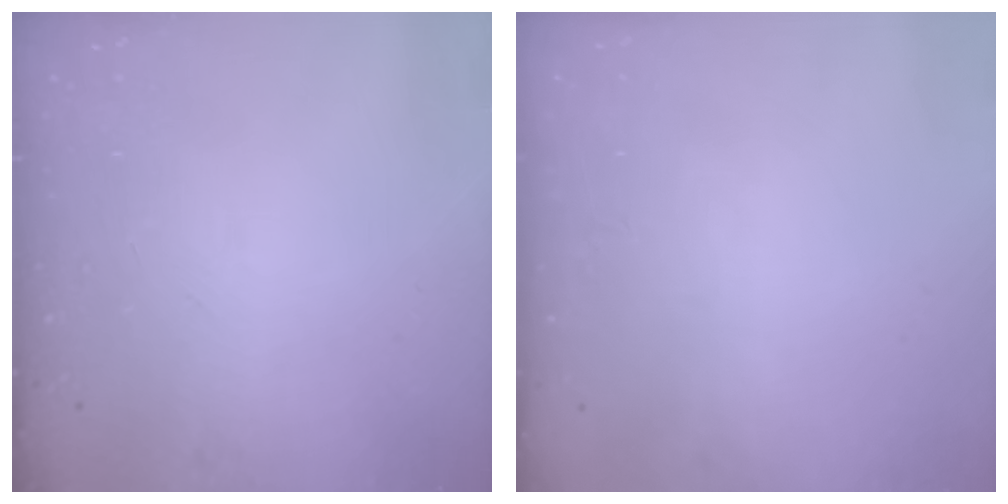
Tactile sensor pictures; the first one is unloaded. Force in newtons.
{"total": 0.0}